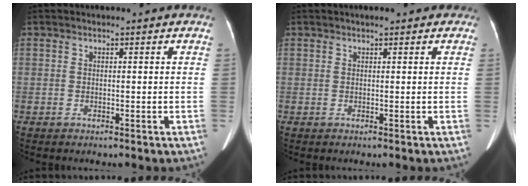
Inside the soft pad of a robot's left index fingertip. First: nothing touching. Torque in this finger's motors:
{"motor_torque": [0.25, -0.40, 0.25, 0.04]}